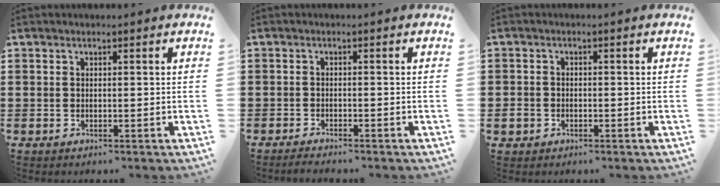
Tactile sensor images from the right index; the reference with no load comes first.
{"total": 1.2, "force": [-1.2, 0.0, 0.0], "torque": [-0.003, 0.002, -0.025]}
{"total": 1.8, "force": [-0.8, 1.5, 0.6], "torque": [-0.014, 0.002, -0.018]}